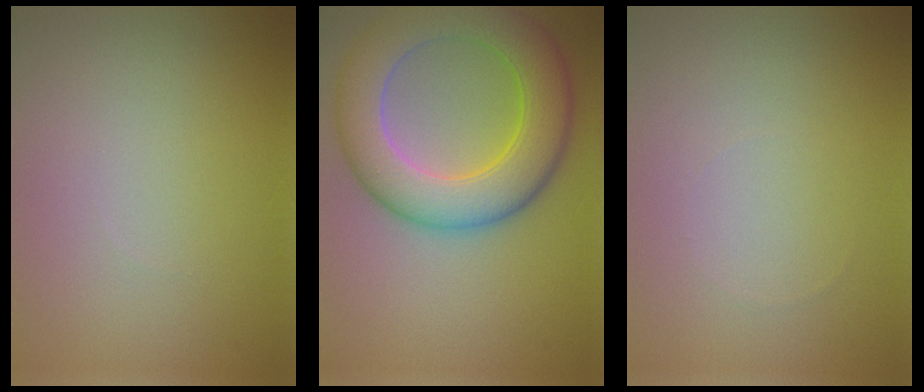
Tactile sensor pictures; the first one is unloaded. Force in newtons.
{"total": 9.0, "press": 9.0, "slide": 0.4}
{"total": 0.0}